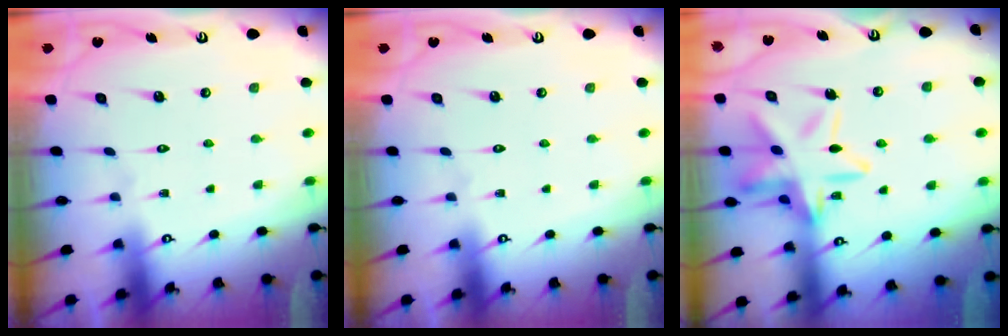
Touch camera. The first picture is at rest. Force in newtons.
{"total": 0.0}
{"total": 15.6, "press": 15.6, "slide": 1.3}